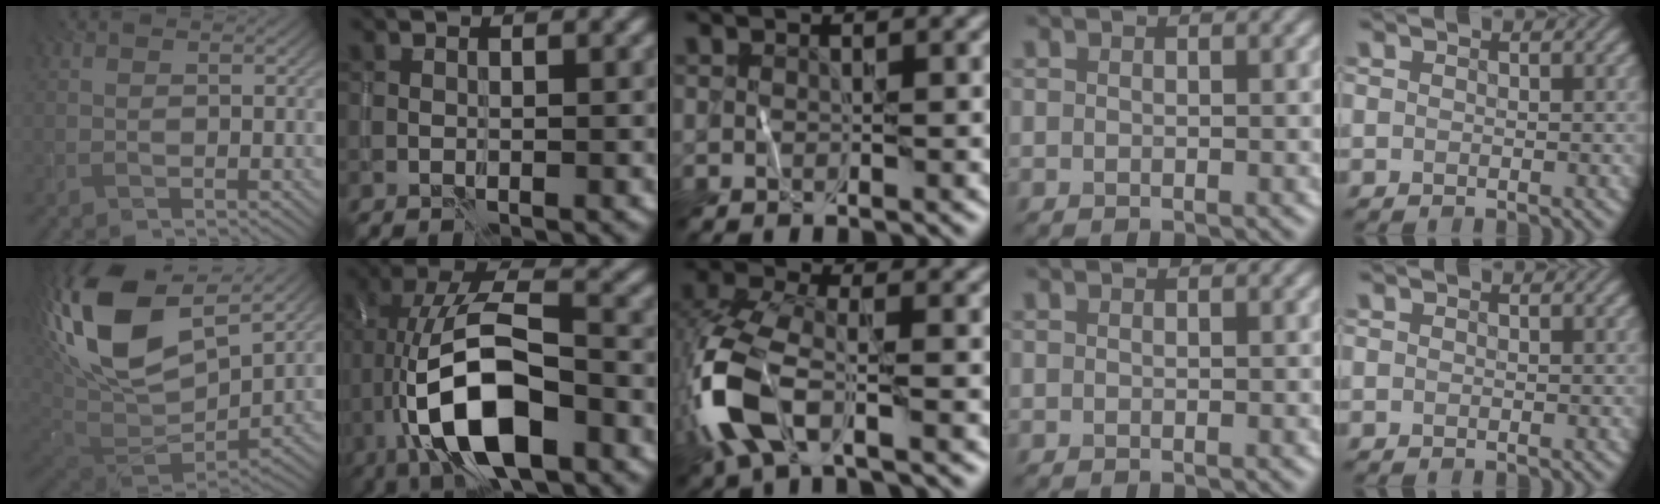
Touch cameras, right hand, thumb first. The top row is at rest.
{"thumb": {"total": 19.8, "force": [7.3, 10.4, 15.2], "torque": [-0.341, 0.020, 0.142]}, "index": {"total": 12.4, "force": [-3.5, 5.0, 10.8], "torque": [-0.193, 0.016, -0.069]}, "middle": {"total": 8.4, "force": [-2.8, 4.1, 6.8], "torque": [-0.175, 0.000, -0.071]}}